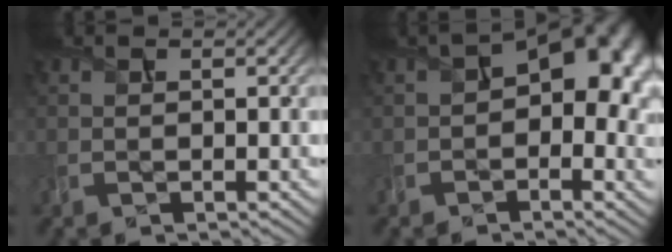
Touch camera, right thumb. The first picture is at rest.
{"total": 13.0, "force": [1.6, 8.0, 10.1], "torque": [-0.137, -0.007, 0.032]}